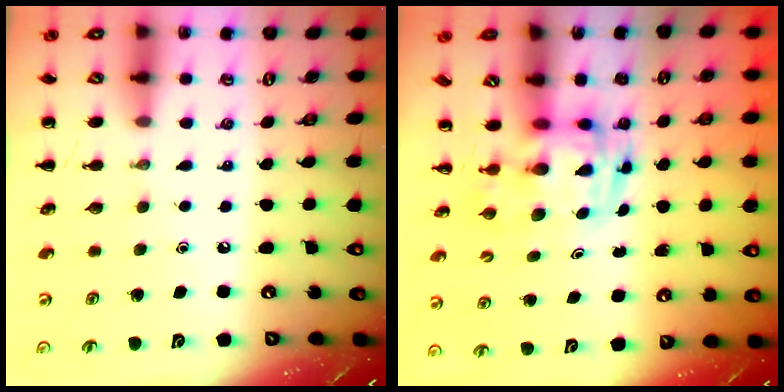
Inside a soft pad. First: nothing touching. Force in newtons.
{"total": 2.8, "press": 2.7, "slide": 0.6}